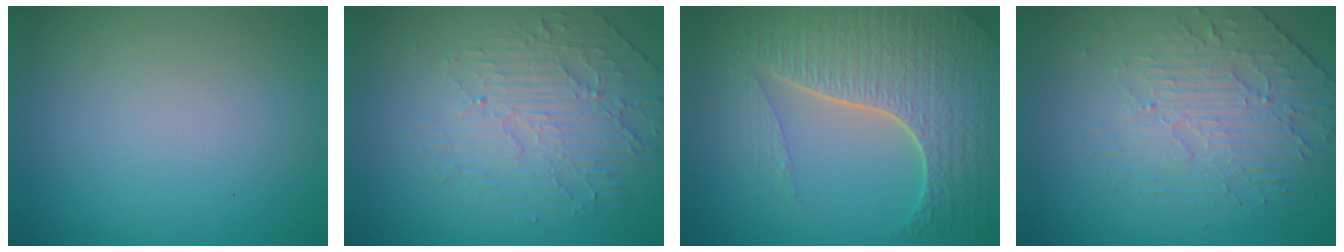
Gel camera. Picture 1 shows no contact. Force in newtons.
{"total": 4.8, "press": 3.4, "slide": 3.4}
{"total": 7.5, "press": 5.6, "slide": 5.1}
{"total": 4.7, "press": 3.4, "slide": 3.2}